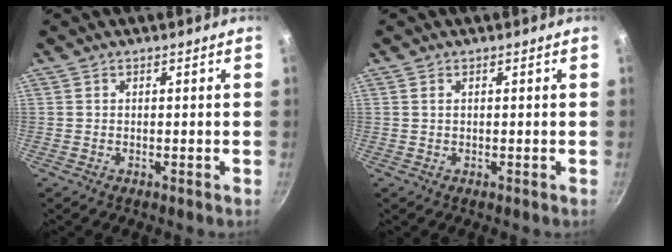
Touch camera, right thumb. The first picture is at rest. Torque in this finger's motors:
{"motor_torque": [-0.67, 0.06, -0.71, 0.25, 0.11]}